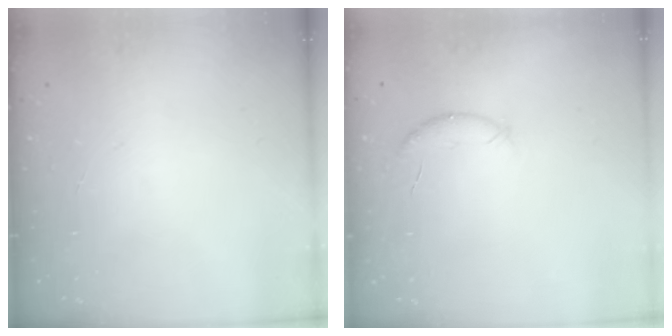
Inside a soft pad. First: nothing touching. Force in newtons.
{"total": 6.5, "press": 6.5, "slide": 1.0}